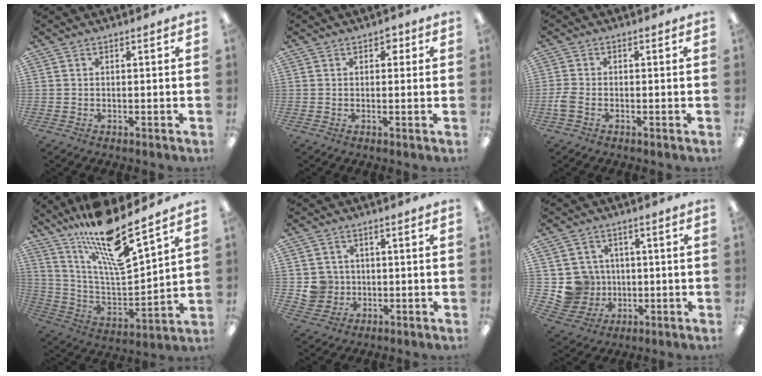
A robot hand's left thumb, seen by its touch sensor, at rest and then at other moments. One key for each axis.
{"total": 1.9, "fx": 0.9, "fy": 1.3, "fz": 0.9, "tx": -0.003, "ty": -0.002, "tz": 0.013}
{"total": 2.8, "fx": -1.1, "fy": 1.4, "fz": 2.1, "tx": -0.049, "ty": 0.002, "tz": -0.021}
{"total": 17.5, "fx": 14.0, "fy": 2.5, "fz": 10.3, "tx": -0.197, "ty": -0.104, "tz": 0.234}
{"total": 5.6, "fx": 0.1, "fy": 5.6, "fz": 0.8, "tx": -0.014, "ty": 0.008, "tz": 0.007}
{"total": 8.5, "fx": 0.1, "fy": 8.5, "fz": 1.1, "tx": -0.045, "ty": 0.005, "tz": 0.016}